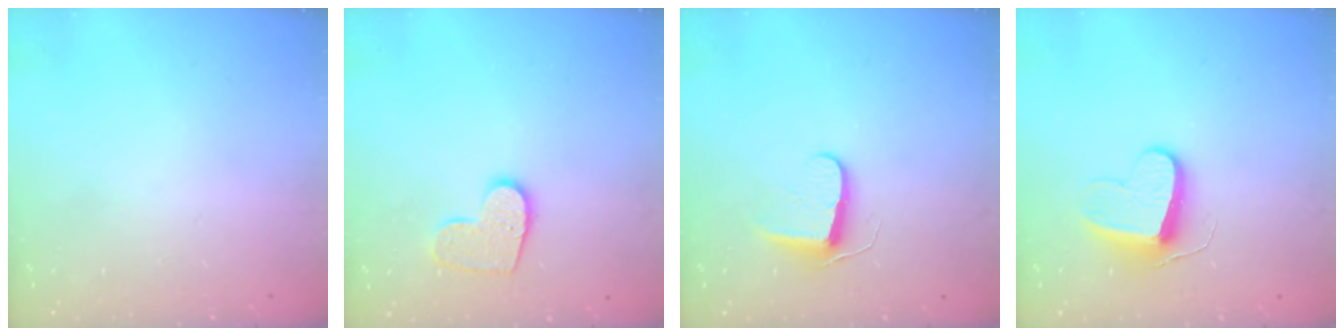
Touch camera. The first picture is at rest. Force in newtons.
{"total": 10.9, "press": 10.9, "slide": 0.5}
{"total": 7.2, "press": 7.2, "slide": 0.7}
{"total": 9.2, "press": 9.2, "slide": 0.3}